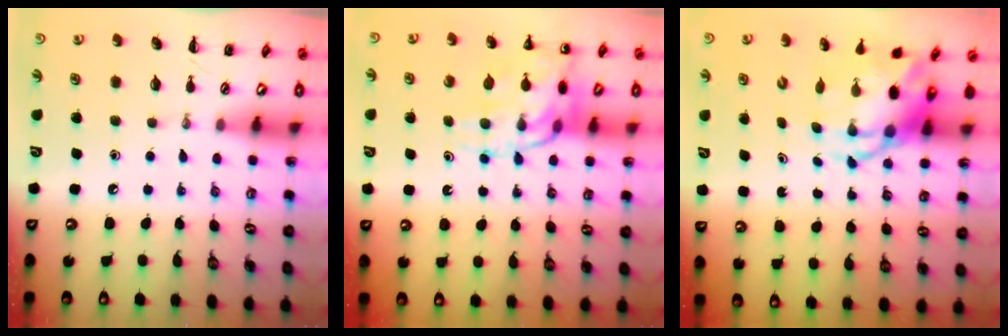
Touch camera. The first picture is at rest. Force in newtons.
{"total": 16.0, "press": 15.7, "slide": 2.6}
{"total": 6.4, "press": 6.2, "slide": 1.7}